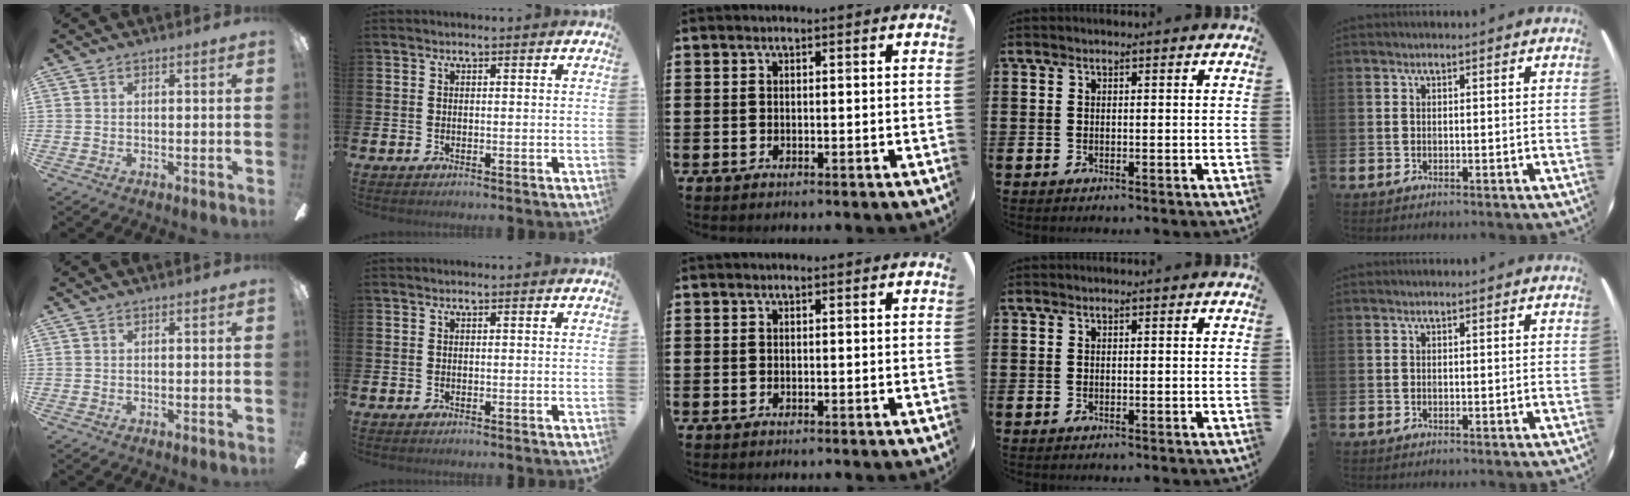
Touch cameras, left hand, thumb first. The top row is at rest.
{}